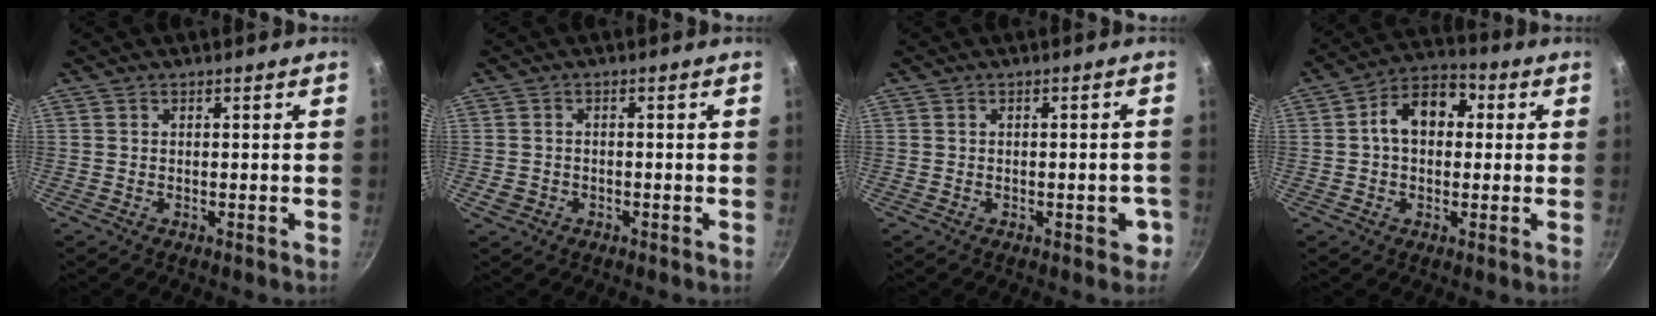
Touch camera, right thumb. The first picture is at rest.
{"total": 2.6, "force": [-1.0, 2.2, 1.1], "torque": [-0.018, 0.011, -0.010]}
{"total": 3.7, "force": [-1.4, 1.7, 3.0], "torque": [-0.017, 0.010, -0.019]}
{"total": 10.5, "force": [1.4, 7.5, 7.2], "torque": [-0.075, 0.028, 0.005]}